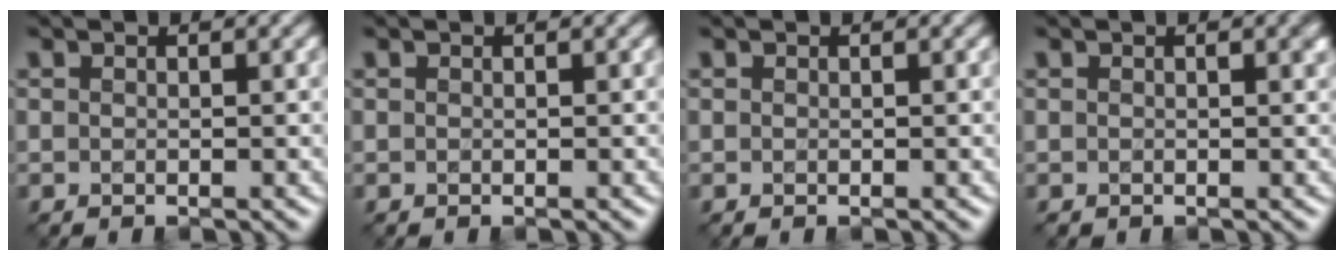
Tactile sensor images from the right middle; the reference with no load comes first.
{"total": 0.0}
{"total": 0.0}
{"total": 0.8, "force": [0.1, 0.4, 0.7], "torque": [-0.009, -0.002, 0.002]}